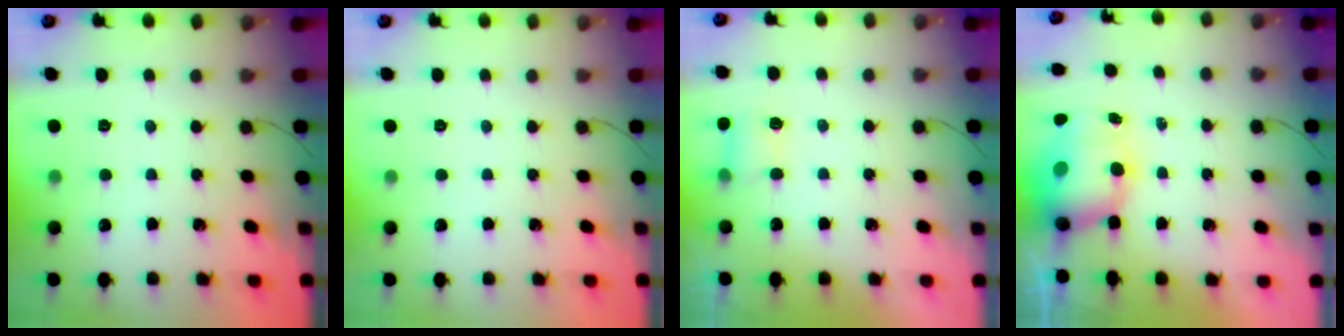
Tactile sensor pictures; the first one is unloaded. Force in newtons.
{"total": 0.0}
{"total": 4.0, "press": 3.9, "slide": 1.0}
{"total": 9.4, "press": 9.0, "slide": 2.7}